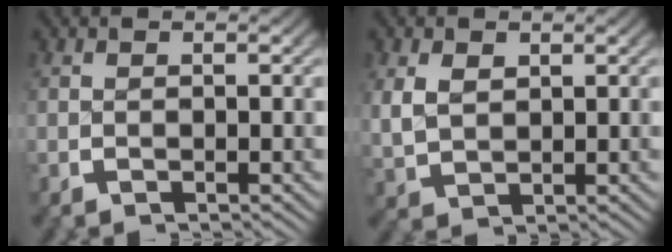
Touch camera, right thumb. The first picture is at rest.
{"total": 2.9, "force": [1.2, 2.0, 1.7], "torque": [-0.035, -0.008, 0.037]}